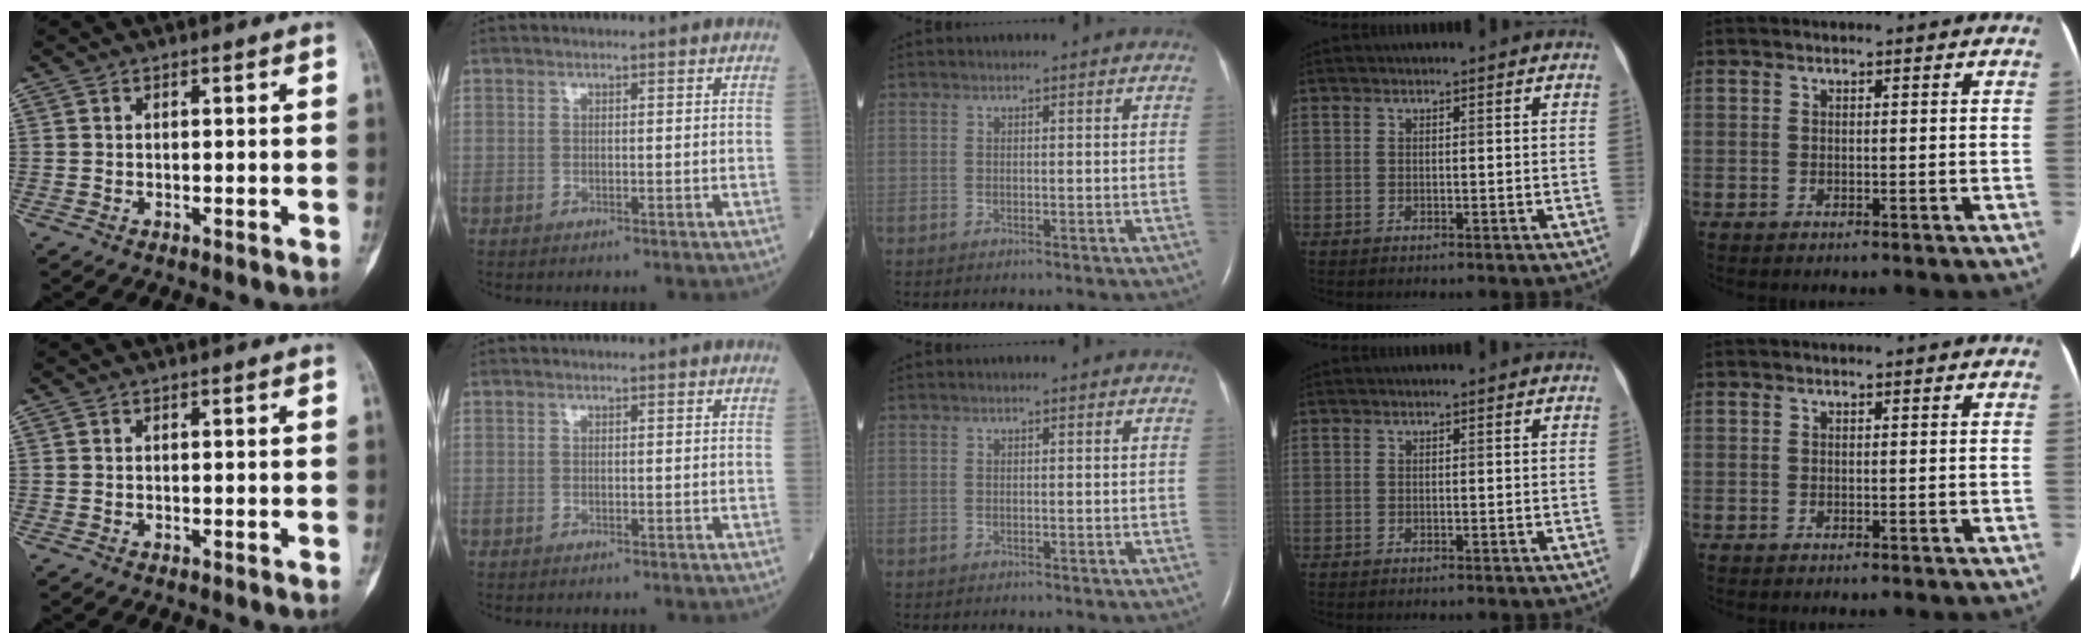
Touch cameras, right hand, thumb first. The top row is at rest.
{}